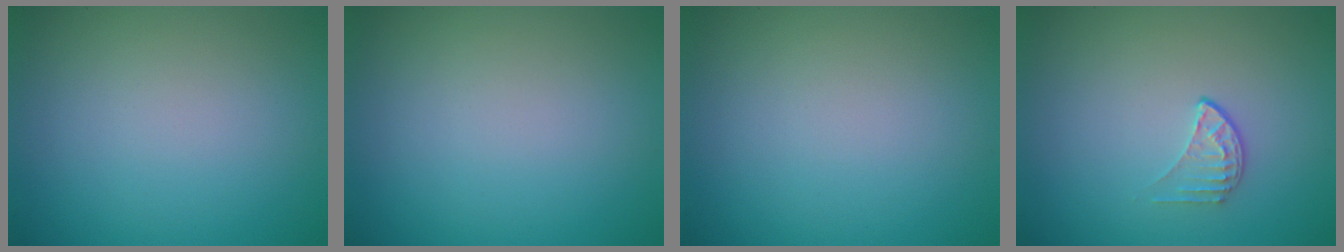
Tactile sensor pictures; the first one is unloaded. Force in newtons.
{"total": 0.0}
{"total": 0.0}
{"total": 1.4, "press": 0.9, "slide": 1.1}